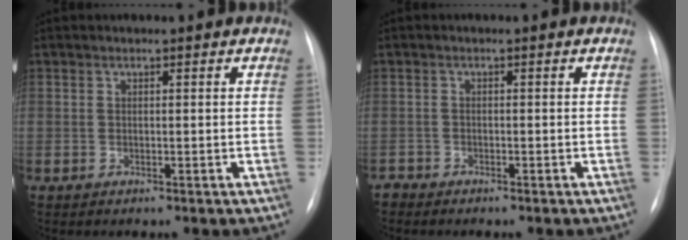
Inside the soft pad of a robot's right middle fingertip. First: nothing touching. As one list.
[{"total": 1.1, "force": [-1.1, 0.3, -0.3], "torque": [0.008, -0.001, -0.018]}]